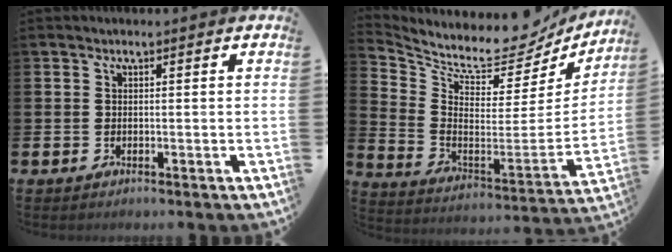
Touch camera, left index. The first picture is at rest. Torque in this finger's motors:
{"motor_torque": [1.05, -1.09, 0.21, 0.12]}